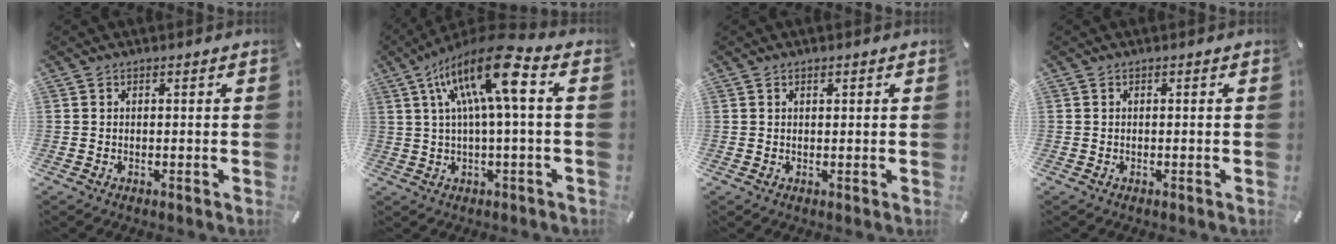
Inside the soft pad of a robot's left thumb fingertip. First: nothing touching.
{"total": 16.8, "force": [4.7, 4.4, 15.5], "torque": [-0.299, -0.006, 0.071]}
{"total": 0.6, "force": [0.4, 0.3, 0.4], "torque": [-0.007, 0.001, 0.007]}
{"total": 0.0}